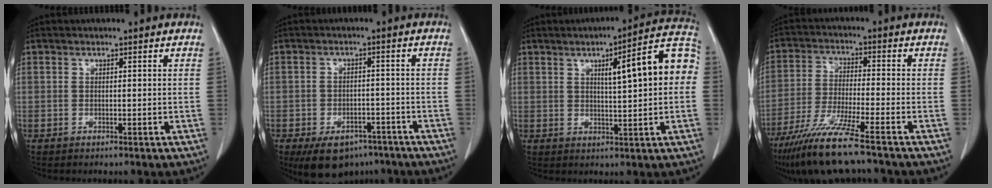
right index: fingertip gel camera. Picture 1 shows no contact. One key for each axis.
{"total": 9.5, "fx": -6.9, "fy": 5.3, "fz": 4.0, "tx": -0.058, "ty": 0.004, "tz": -0.099}
{"total": 11.9, "fx": 2.1, "fy": 1.4, "fz": 11.6, "tx": -0.155, "ty": 0.030, "tz": 0.025}
{"total": 12.0, "fx": -9.1, "fy": -0.2, "fz": 7.8, "tx": -0.149, "ty": -0.038, "tz": -0.161}